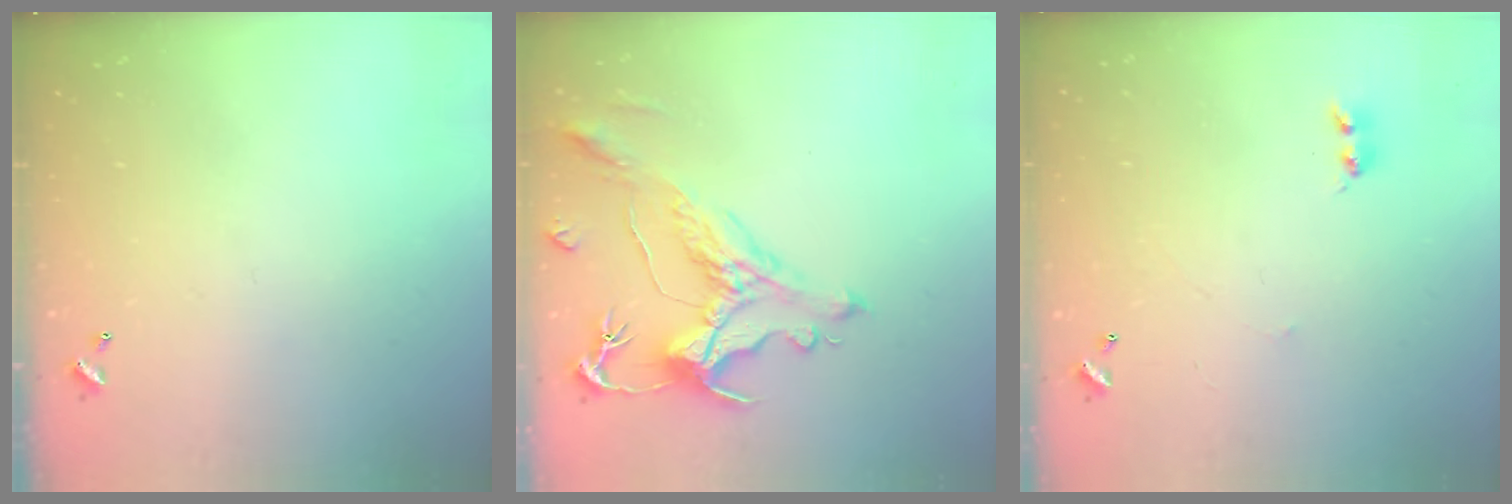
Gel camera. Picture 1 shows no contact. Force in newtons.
{"total": 1.2, "press": 0.2, "slide": 1.2}
{"total": 2.2, "press": 2.1, "slide": 0.5}